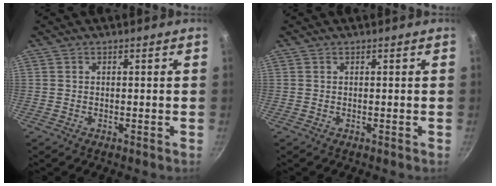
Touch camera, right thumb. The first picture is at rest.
{"total": 0.0}